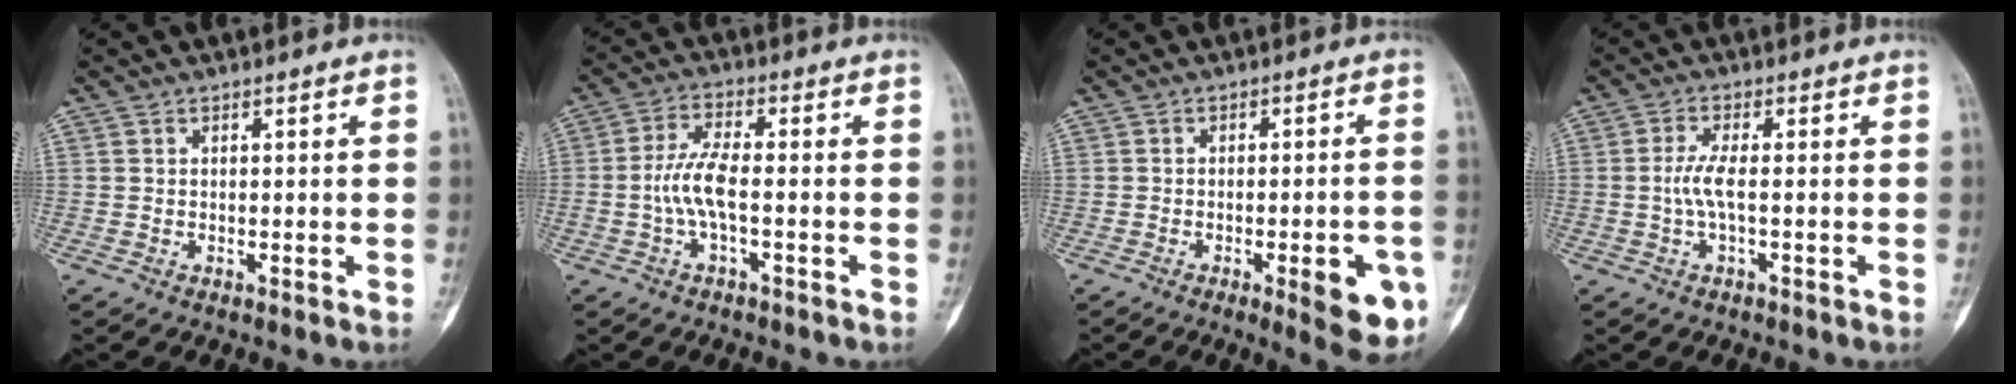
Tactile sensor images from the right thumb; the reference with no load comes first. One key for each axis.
{"total": 6.7, "fx": -1.4, "fy": 2.4, "fz": 6.1, "tx": -0.133, "ty": 0.019, "tz": -0.031}
{"total": 10.5, "fx": -4.1, "fy": 3.1, "fz": 9.1, "tx": -0.089, "ty": 0.008, "tz": -0.046}
{"total": 3.8, "fx": -0.5, "fy": 1.1, "fz": 3.6, "tx": -0.083, "ty": 0.004, "tz": -0.013}